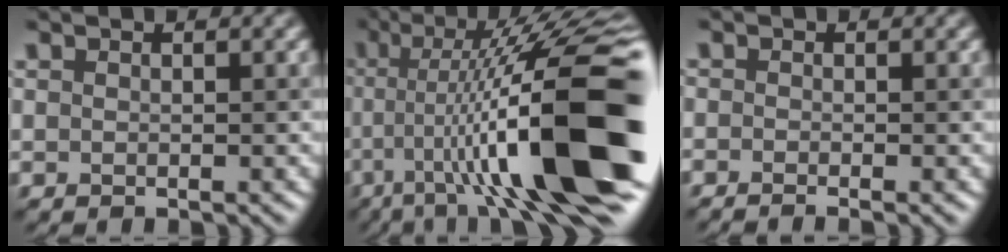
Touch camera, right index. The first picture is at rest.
{"total": 16.8, "force": [-3.6, 4.2, 15.8], "torque": [-0.230, 0.035, -0.054]}
{"total": 1.5, "force": [-1.2, 0.3, 0.9], "torque": [-0.003, -0.005, -0.018]}